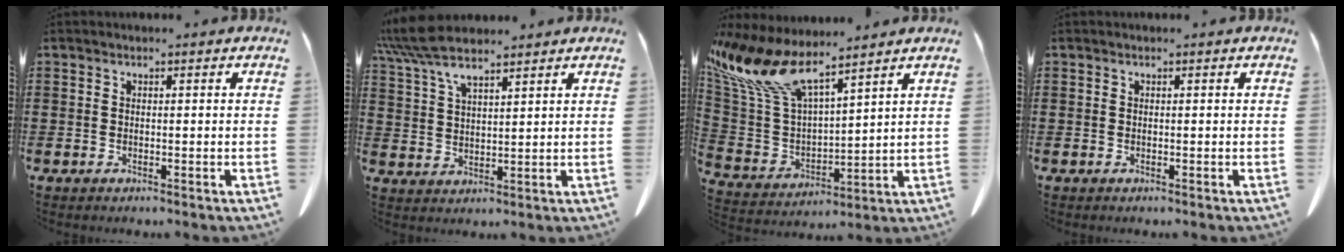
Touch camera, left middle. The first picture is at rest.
{"total": 7.2, "force": [5.8, 1.5, 4.1], "torque": [-0.102, -0.013, 0.104]}
{"total": 12.6, "force": [9.1, 3.6, 8.0], "torque": [-0.197, -0.047, 0.159]}
{"total": 0.0}